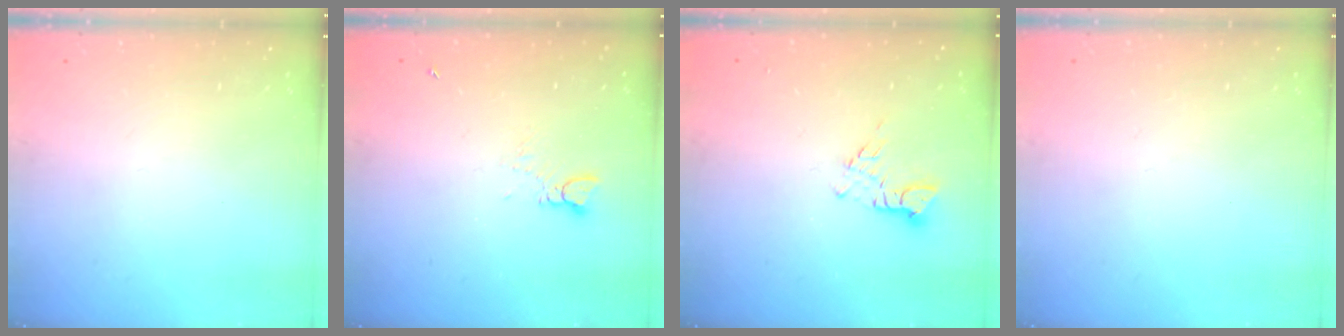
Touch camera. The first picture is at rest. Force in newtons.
{"total": 1.5, "press": 1.4, "slide": 0.2}
{"total": 3.6, "press": 3.5, "slide": 0.4}
{"total": 0.0}